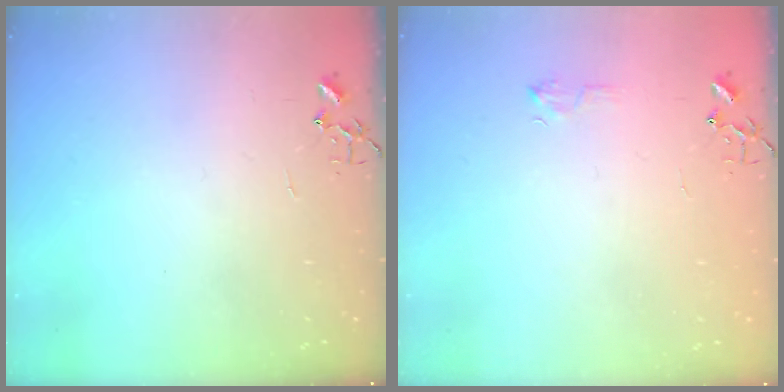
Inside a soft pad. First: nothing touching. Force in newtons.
{"total": 5.5, "press": 5.4, "slide": 0.8}